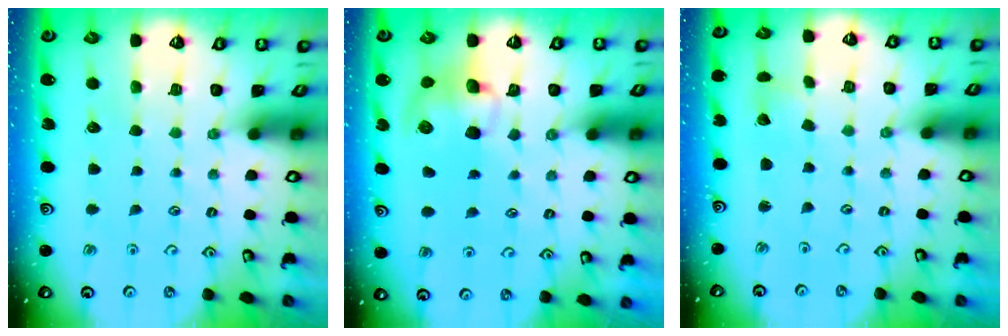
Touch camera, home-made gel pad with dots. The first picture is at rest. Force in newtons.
{"total": 9.2, "press": 9.1, "slide": 1.1}
{"total": 1.8, "press": 1.7, "slide": 0.3}